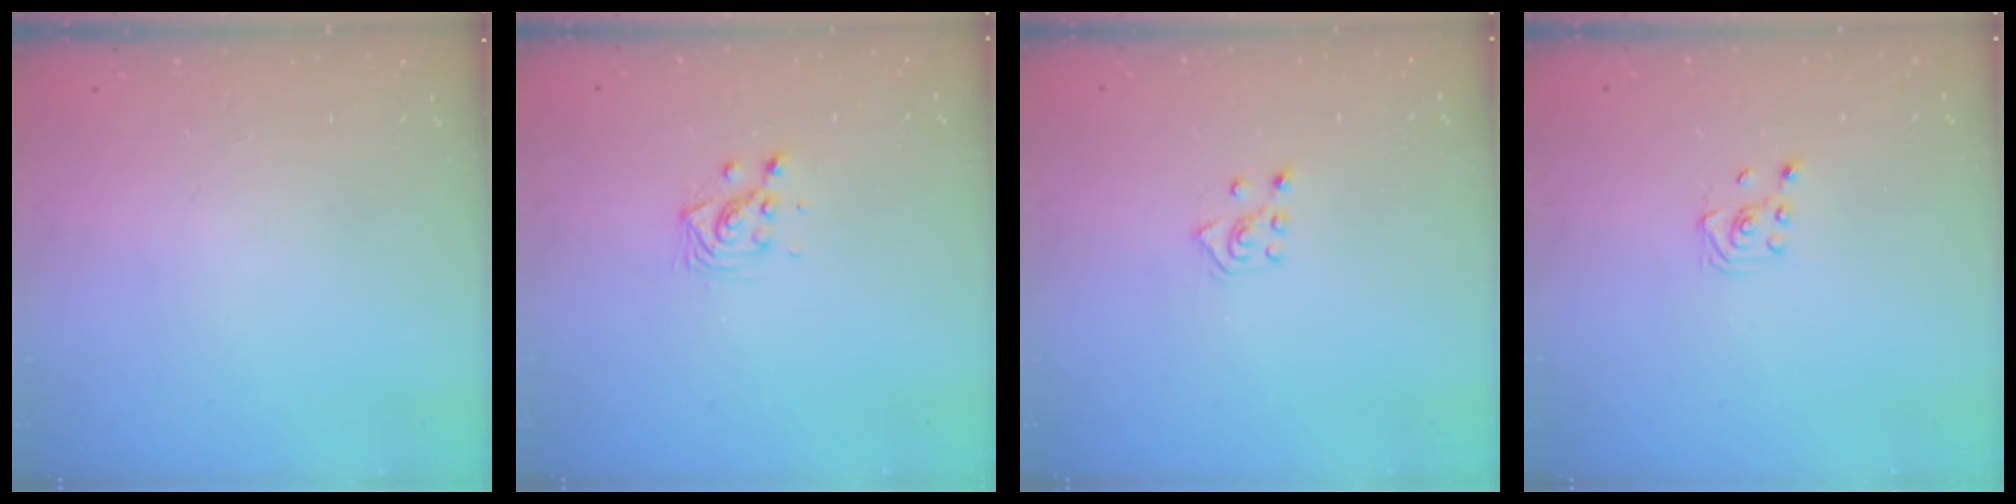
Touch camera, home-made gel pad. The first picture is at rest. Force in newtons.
{"total": 3.7, "press": 3.7, "slide": 0.3}
{"total": 4.6, "press": 4.5, "slide": 0.8}
{"total": 2.3, "press": 2.2, "slide": 0.8}